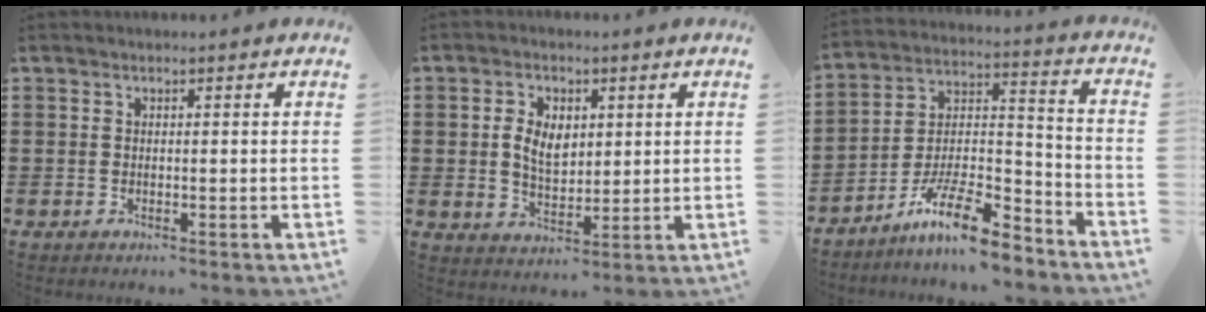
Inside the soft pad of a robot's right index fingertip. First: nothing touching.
{"total": 5.3, "force": [0.9, 3.5, 3.9], "torque": [-0.077, 0.010, 0.011]}
{"total": 12.7, "force": [-10.0, 2.2, 7.5], "torque": [-0.130, 0.028, -0.187]}